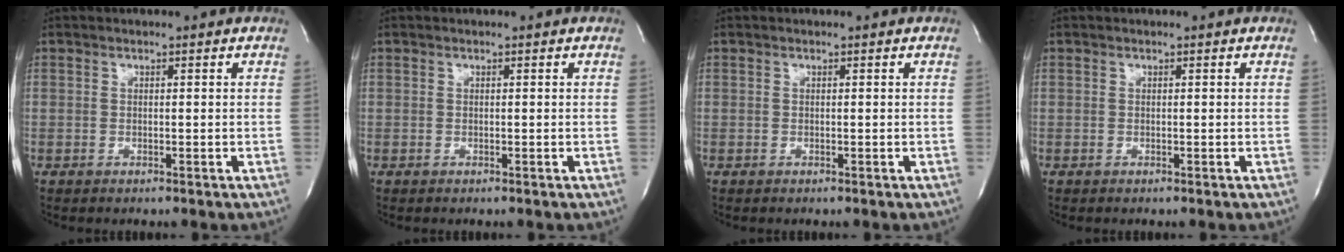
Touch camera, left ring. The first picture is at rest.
{"total": 0.0}
{"total": 0.0}
{"total": 0.0}